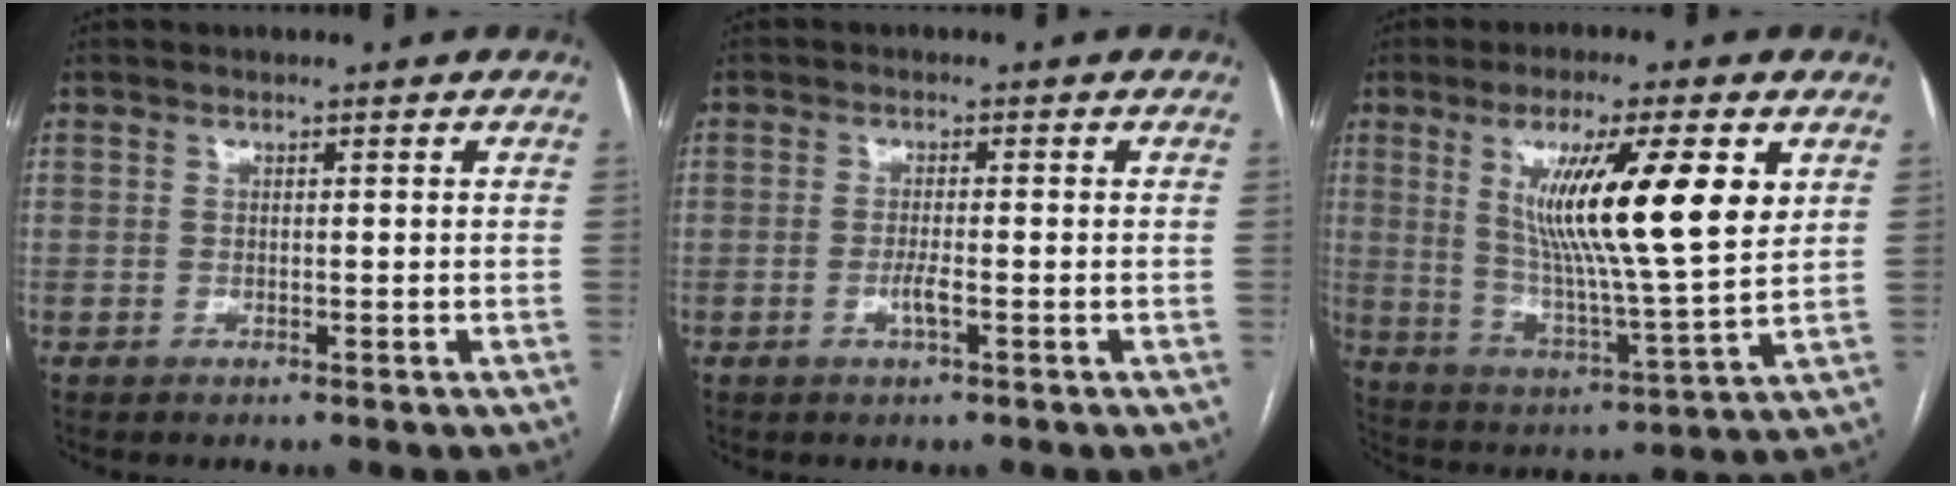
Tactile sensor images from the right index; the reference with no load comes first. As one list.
[{"total": 2.1, "force": [-0.8, 0.1, 2.0], "torque": [-0.039, -0.002, -0.016]}, {"total": 16.5, "force": [5.4, 0.9, 15.6], "torque": [-0.276, -0.010, 0.091]}]